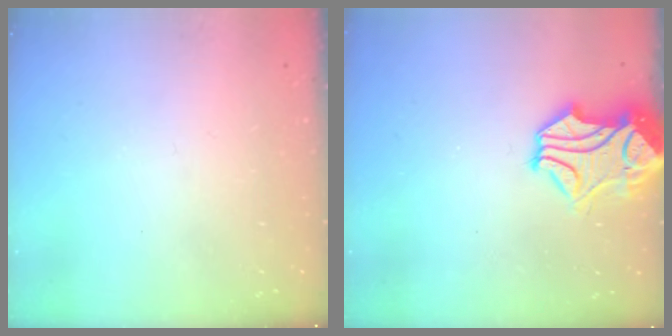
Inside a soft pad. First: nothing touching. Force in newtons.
{"total": 3.2, "press": 2.8, "slide": 1.6}